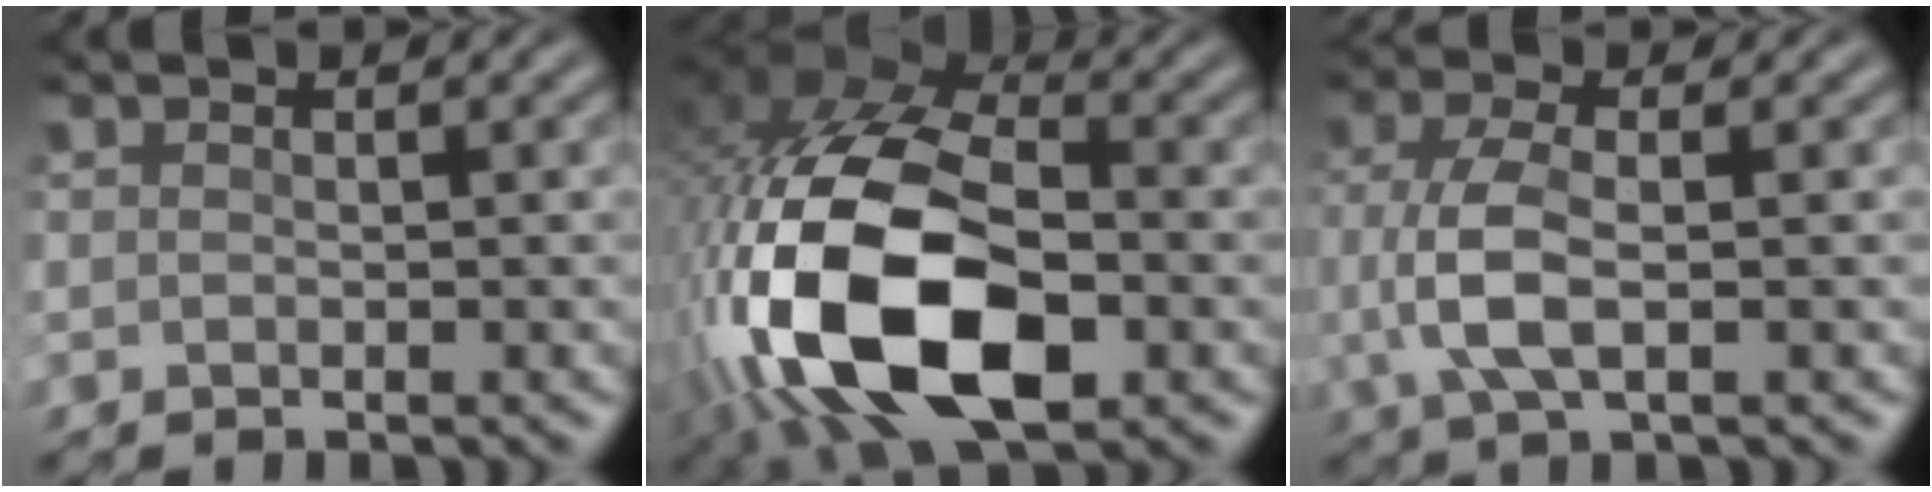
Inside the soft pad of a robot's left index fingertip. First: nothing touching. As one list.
[{"total": 18.9, "force": [-5.5, 10.0, 15.0], "torque": [-0.320, -0.011, -0.103]}, {"total": 4.2, "force": [-0.4, 1.2, 4.0], "torque": [-0.106, 0.002, -0.007]}]